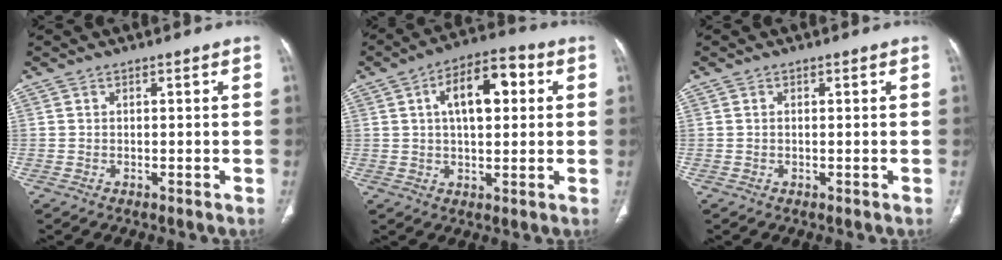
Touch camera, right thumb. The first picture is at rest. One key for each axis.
{"total": 11.8, "fx": 2.9, "fy": 5.9, "fz": 9.9, "tx": -0.143, "ty": 0.019, "tz": 0.039}
{"total": 0.0}